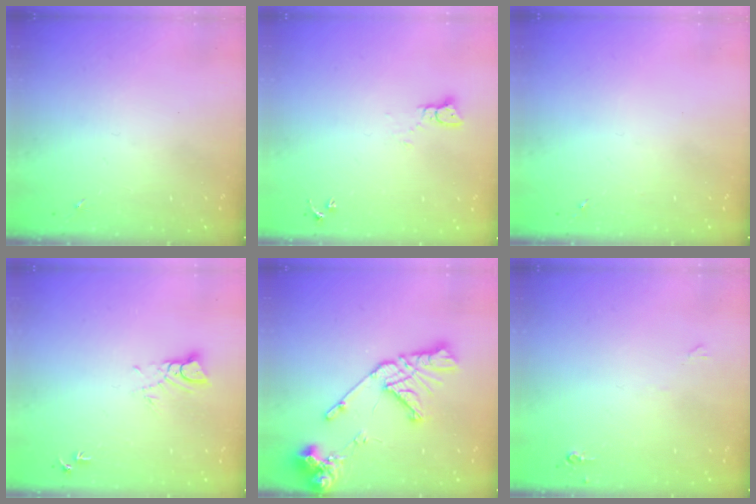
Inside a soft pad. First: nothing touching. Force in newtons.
{"total": 3.3, "press": 3.3, "slide": 0.1}
{"total": 0.0}
{"total": 4.3, "press": 4.3, "slide": 0.4}
{"total": 16.1, "press": 16.0, "slide": 2.0}
{"total": 4.1, "press": 4.0, "slide": 0.7}